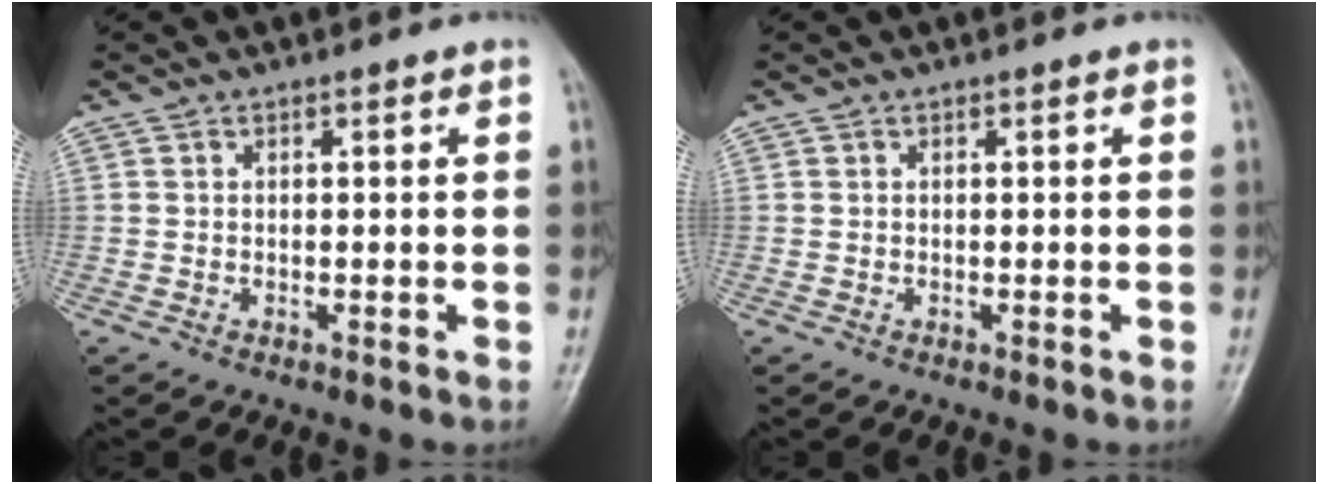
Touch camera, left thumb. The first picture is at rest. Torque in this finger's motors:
{"motor_torque": [0.02, -0.01, -0.04, -0.04, 0.00]}